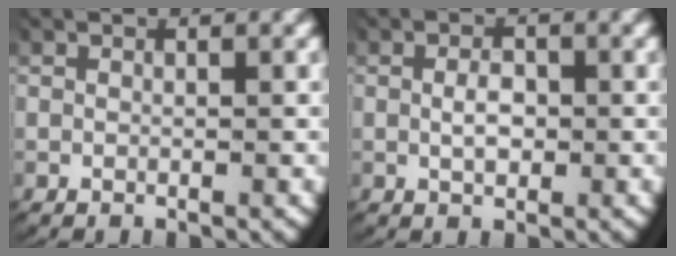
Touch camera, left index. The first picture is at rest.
{"total": 1.9, "force": [-0.2, 1.1, 1.5], "torque": [-0.035, -0.007, 0.000]}